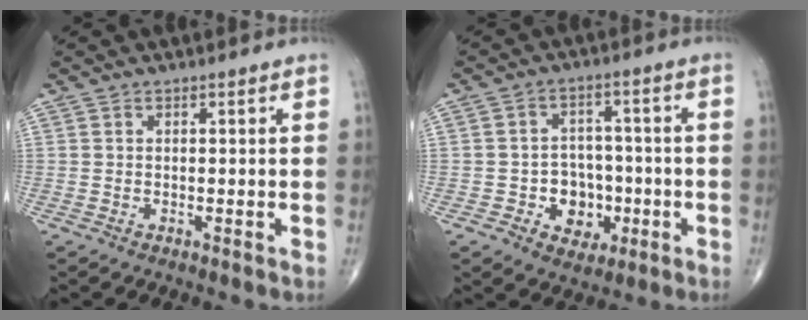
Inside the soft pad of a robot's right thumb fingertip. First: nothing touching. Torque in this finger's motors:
{"motor_torque": [0.65, 0.19, 0.52, -0.28, 0.02]}